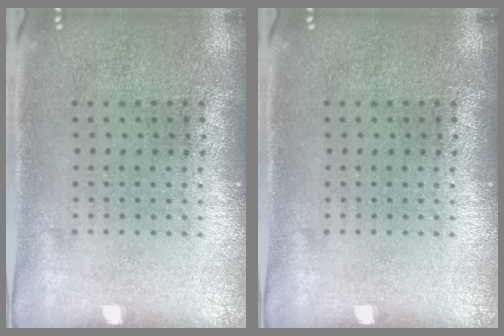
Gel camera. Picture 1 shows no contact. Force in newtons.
{"total": 0.0}